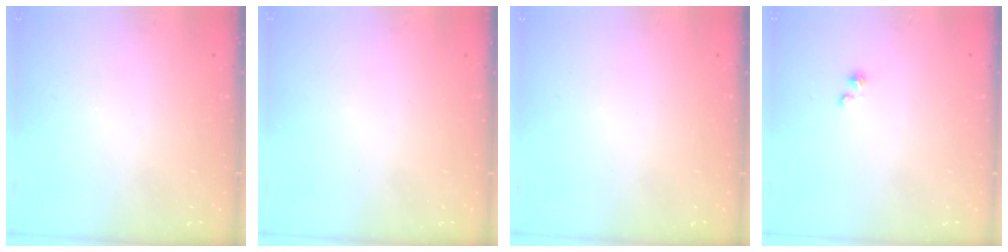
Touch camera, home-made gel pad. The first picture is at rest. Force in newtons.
{"total": 0.0}
{"total": 0.0}
{"total": 1.5, "press": 1.5, "slide": 0.0}